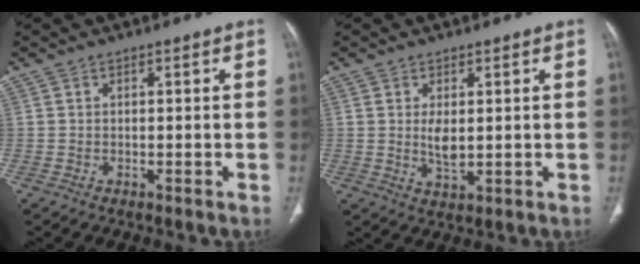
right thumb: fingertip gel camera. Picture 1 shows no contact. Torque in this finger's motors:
{"motor_torque": [0.49, 0.76, 0.87, -0.42, 0.00]}